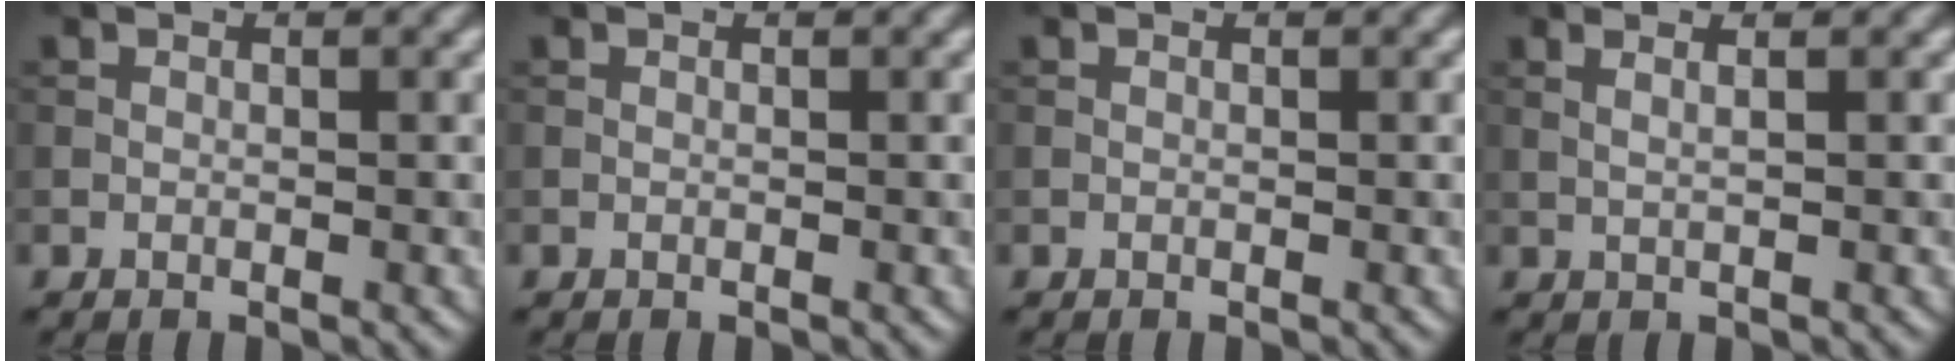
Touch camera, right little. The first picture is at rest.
{"total": 0.0}
{"total": 0.0}
{"total": 2.5, "force": [1.2, 1.1, 1.9], "torque": [-0.013, 0.010, -0.007]}